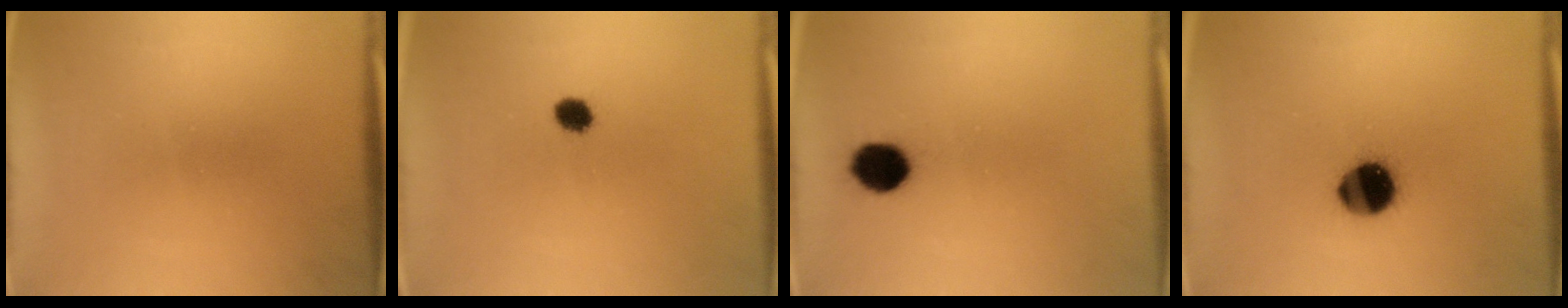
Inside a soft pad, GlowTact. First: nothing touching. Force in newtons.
{"total": 2.8}
{"total": 6.8}
{"total": 10.4}